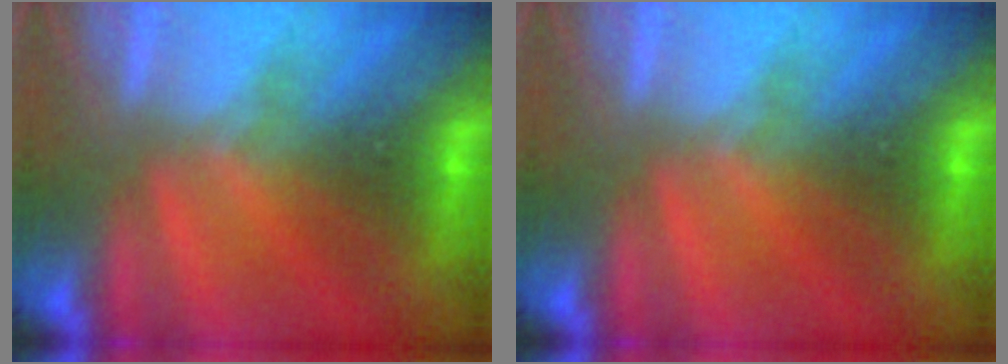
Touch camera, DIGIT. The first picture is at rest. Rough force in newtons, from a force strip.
{"total": 0.0}